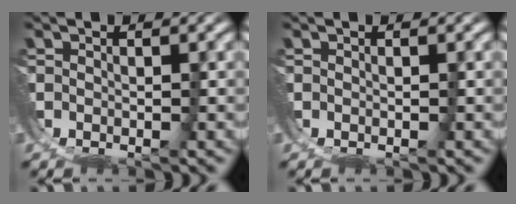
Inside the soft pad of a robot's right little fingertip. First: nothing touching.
{"total": 0.0}